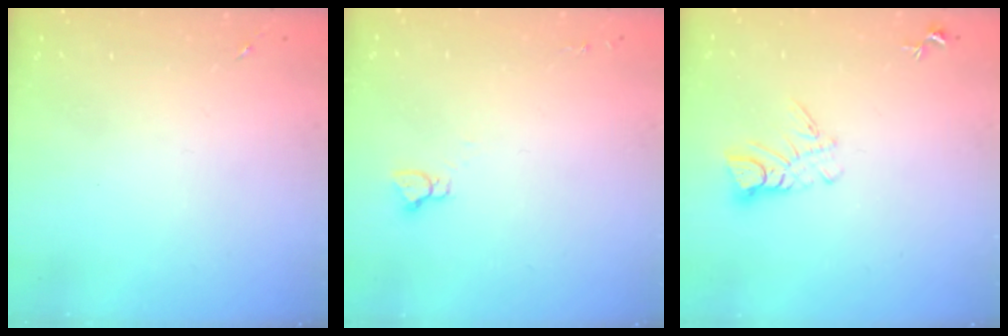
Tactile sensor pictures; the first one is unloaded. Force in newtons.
{"total": 2.9, "press": 2.9, "slide": 0.2}
{"total": 6.6, "press": 6.5, "slide": 0.6}